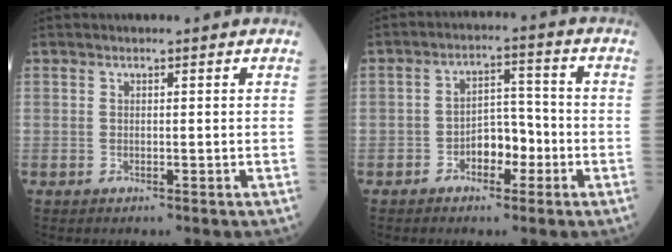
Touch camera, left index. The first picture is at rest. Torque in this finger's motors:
{"motor_torque": [0.16, -0.08, 0.08, 0.03]}